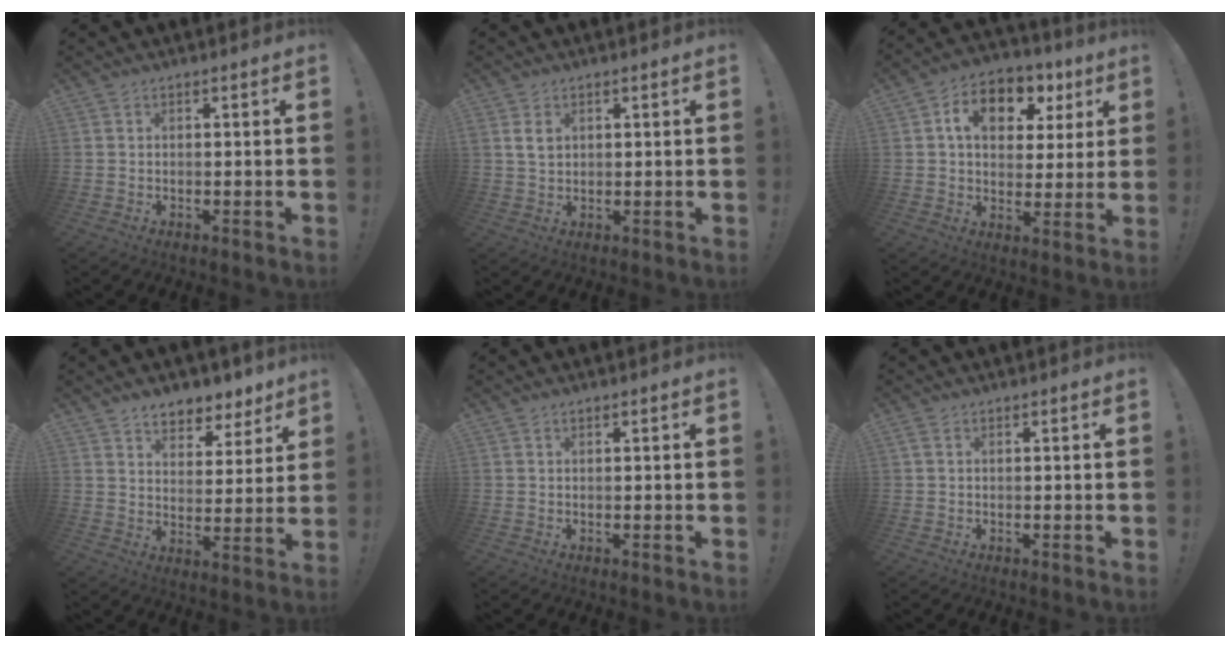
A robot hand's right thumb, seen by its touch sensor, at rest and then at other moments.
{"total": 3.7, "force": [1.5, 2.5, 2.3], "torque": [-0.034, 0.000, 0.027]}
{"total": 12.5, "force": [5.1, 8.7, 7.4], "torque": [-0.109, -0.015, 0.093]}
{"total": 7.8, "force": [6.4, 4.1, 1.8], "torque": [-0.013, -0.058, 0.117]}
{"total": 0.5, "force": [0.4, 0.2, 0.2], "torque": [0.002, -0.004, 0.007]}
{"total": 0.9, "force": [0.2, 0.2, 0.8], "torque": [-0.015, 0.000, 0.005]}